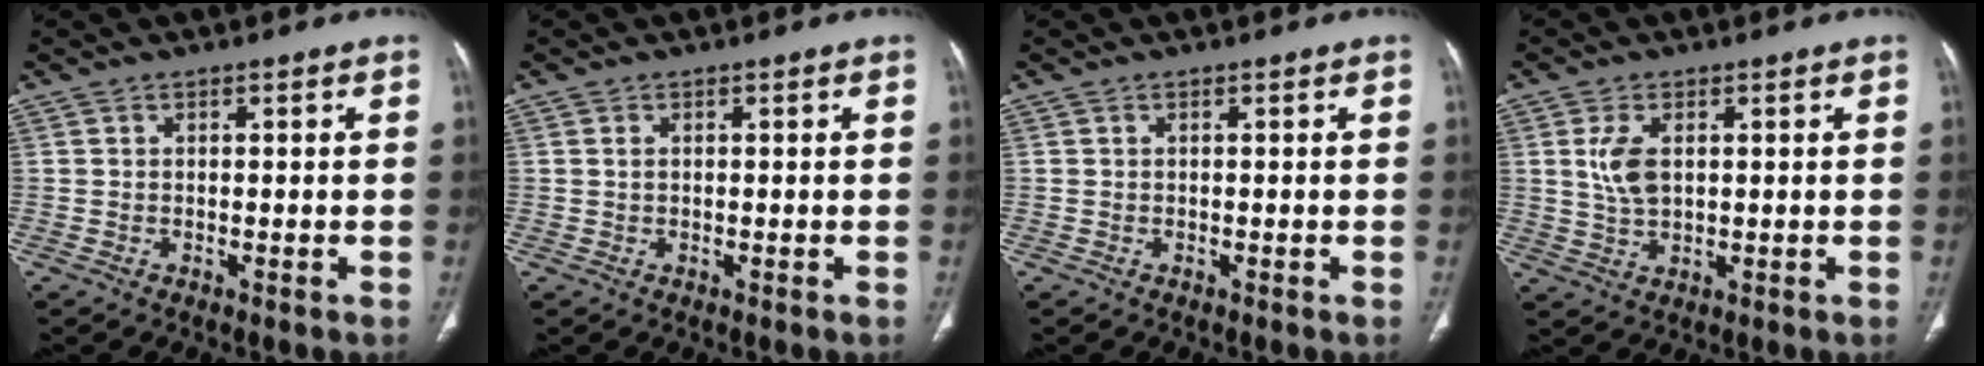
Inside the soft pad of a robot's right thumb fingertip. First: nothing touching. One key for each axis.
{"total": 0.6, "fx": 0.2, "fy": 0.4, "fz": 0.5, "tx": -0.012, "ty": 0.002, "tz": 0.004}
{"total": 0.0}
{"total": 5.4, "fx": 1.3, "fy": 2.9, "fz": 4.4, "tx": -0.093, "ty": -0.004, "tz": 0.029}